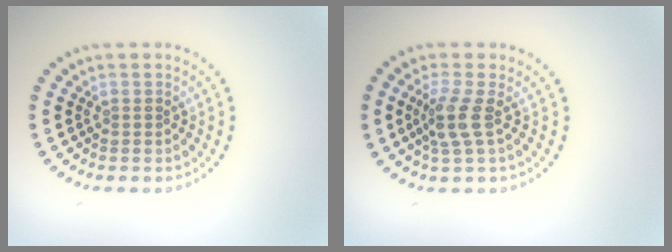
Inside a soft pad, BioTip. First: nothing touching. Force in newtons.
{"total": 2.4, "press": 1.9, "slide": 1.5}